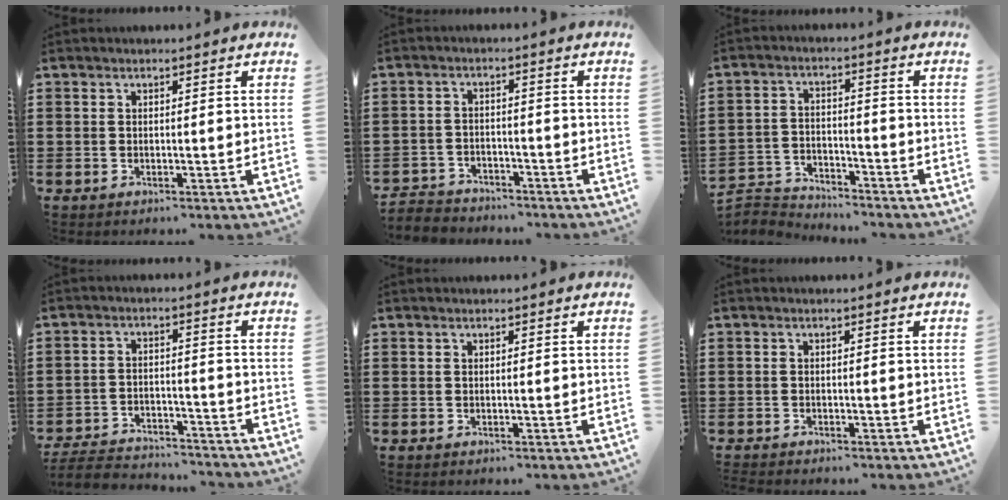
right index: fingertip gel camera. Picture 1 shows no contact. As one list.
[{"total": 2.9, "force": [-2.8, 0.6, -0.2], "torque": [-0.006, 0.001, -0.063]}, {"total": 4.1, "force": [-4.0, 0.8, 0.0], "torque": [-0.014, 0.003, -0.089]}, {"total": 4.6, "force": [-4.5, 0.7, 0.8], "torque": [-0.029, 0.000, -0.095]}, {"total": 0.0}, {"total": 0.6, "force": [-0.6, 0.1, 0.0], "torque": [-0.001, -0.001, -0.013]}]